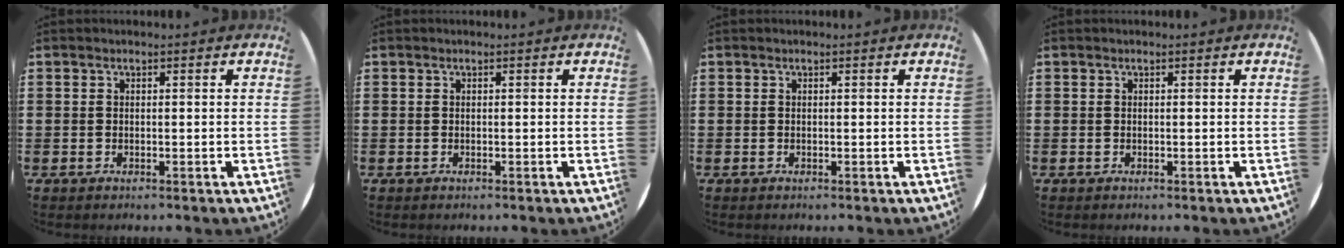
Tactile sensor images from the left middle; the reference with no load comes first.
{"total": 0.0}
{"total": 0.0}
{"total": 0.0}